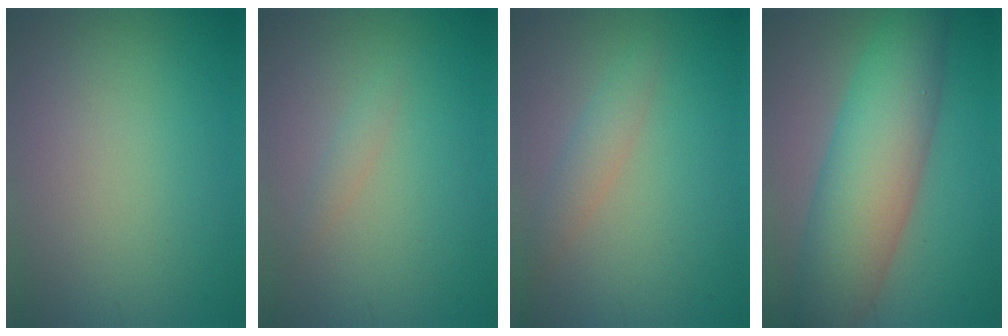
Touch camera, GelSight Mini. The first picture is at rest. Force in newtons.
{"total": 1.0, "press": 1.0, "slide": 0.0}
{"total": 2.0, "press": 2.0, "slide": 0.1}
{"total": 9.9, "press": 9.9, "slide": 0.6}